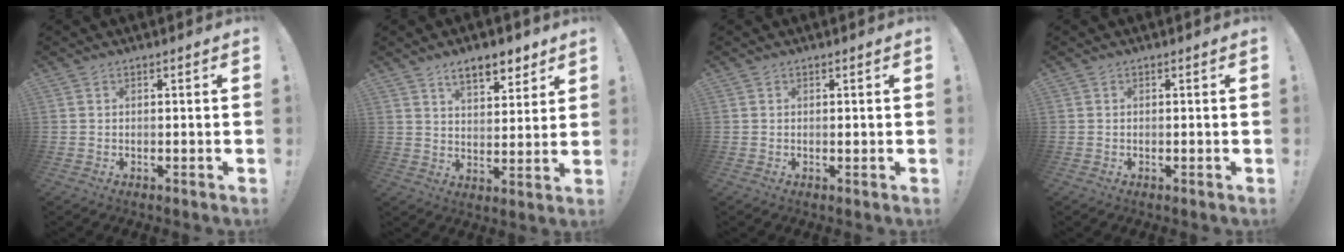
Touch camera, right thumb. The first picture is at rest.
{"total": 9.2, "force": [6.3, 4.0, 5.3], "torque": [-0.074, -0.031, 0.113]}
{"total": 0.0}
{"total": 0.0}